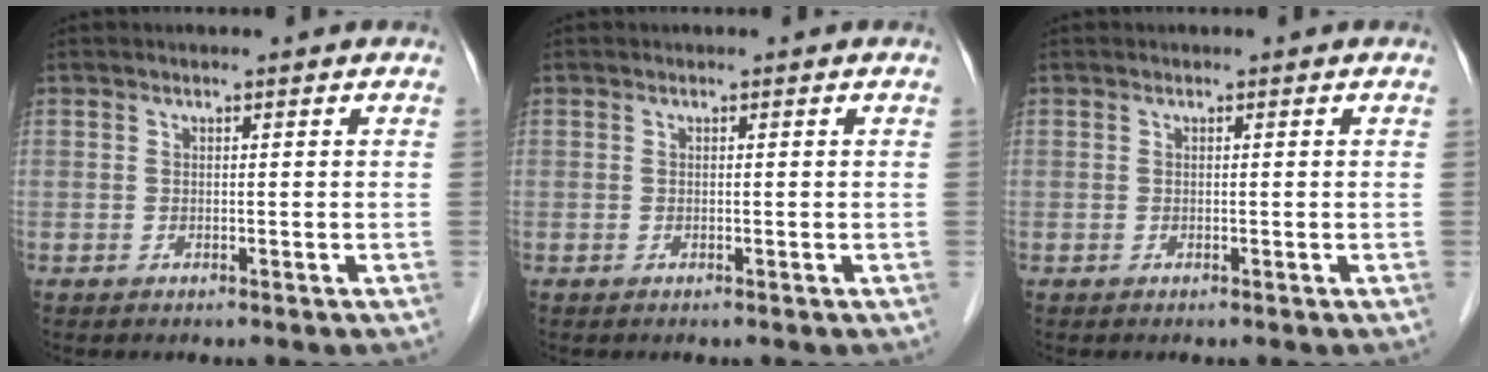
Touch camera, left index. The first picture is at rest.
{"total": 0.0}
{"total": 0.0}